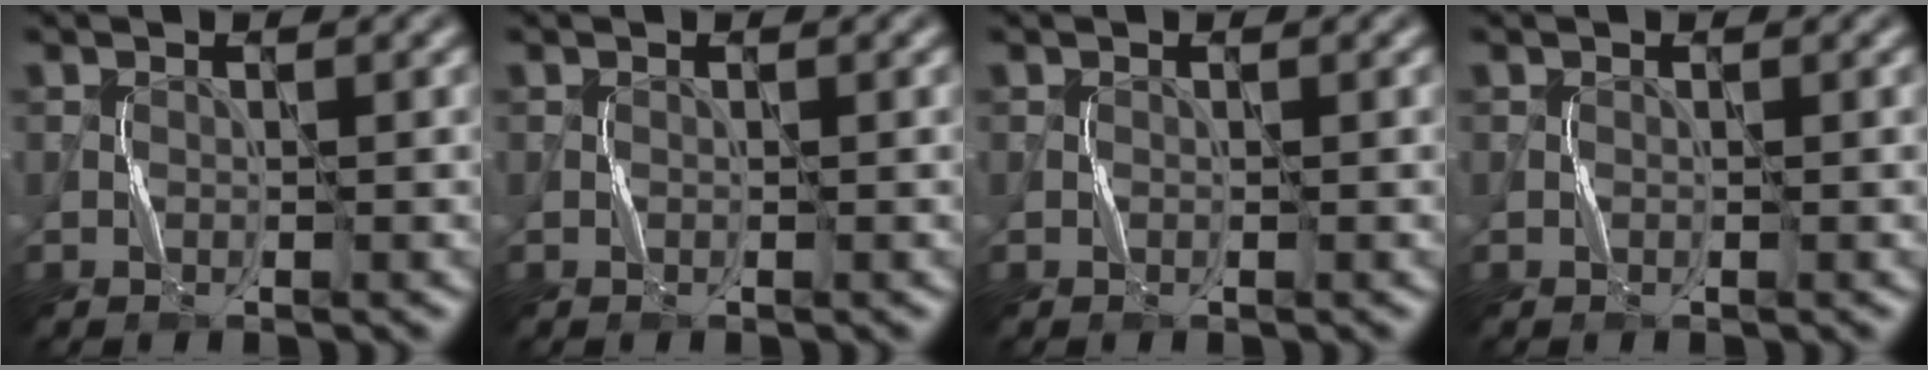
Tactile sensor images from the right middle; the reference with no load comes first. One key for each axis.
{"total": 0.0}
{"total": 0.0}
{"total": 0.0}